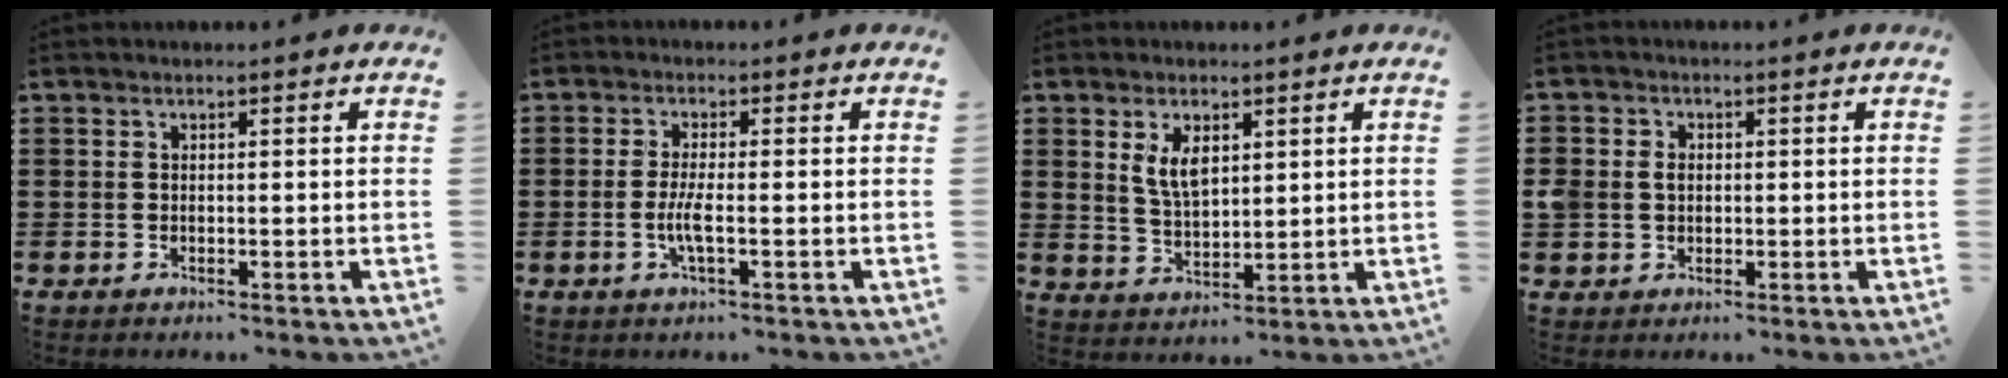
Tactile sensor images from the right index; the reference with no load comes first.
{"total": 3.4, "force": [-0.9, 0.4, 3.2], "torque": [-0.072, -0.008, -0.022]}
{"total": 4.8, "force": [2.1, 2.2, 3.7], "torque": [-0.080, 0.004, 0.036]}
{"total": 2.7, "force": [0.2, 2.2, 1.6], "torque": [-0.044, 0.008, -0.001]}